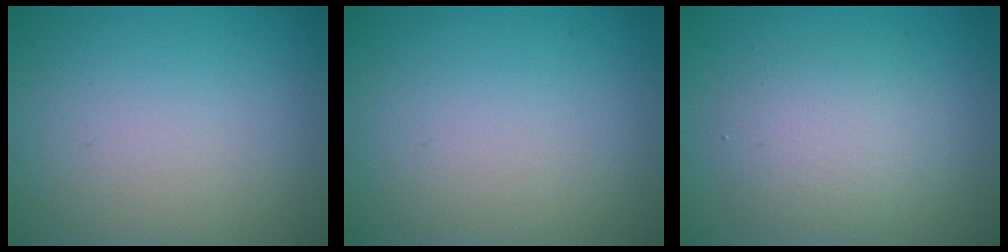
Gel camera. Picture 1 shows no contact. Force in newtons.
{"total": 0.0}
{"total": 3.8, "press": 3.8, "slide": 0.1}